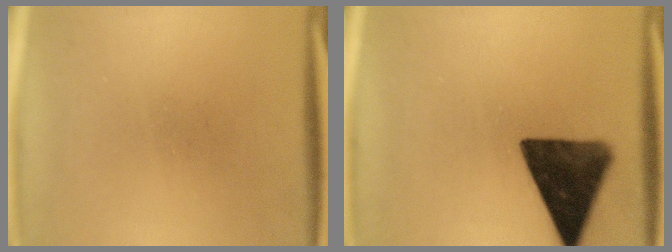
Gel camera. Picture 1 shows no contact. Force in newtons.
{"total": 13.4}